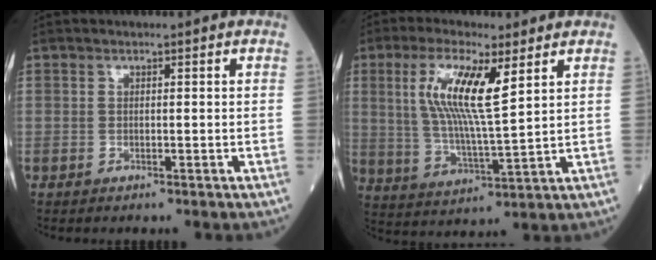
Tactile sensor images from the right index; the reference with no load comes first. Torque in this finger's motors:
{"motor_torque": [1.56, 0.59, 0.73, 0.21]}